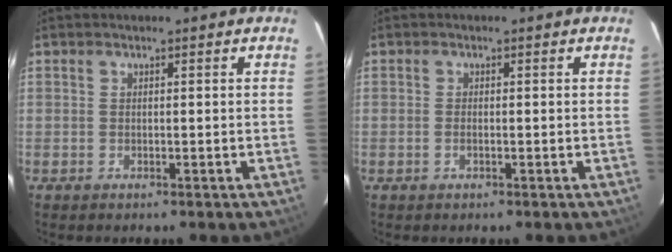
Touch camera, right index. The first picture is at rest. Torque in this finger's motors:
{"motor_torque": [-0.13, 0.06, -0.06, 0.00]}